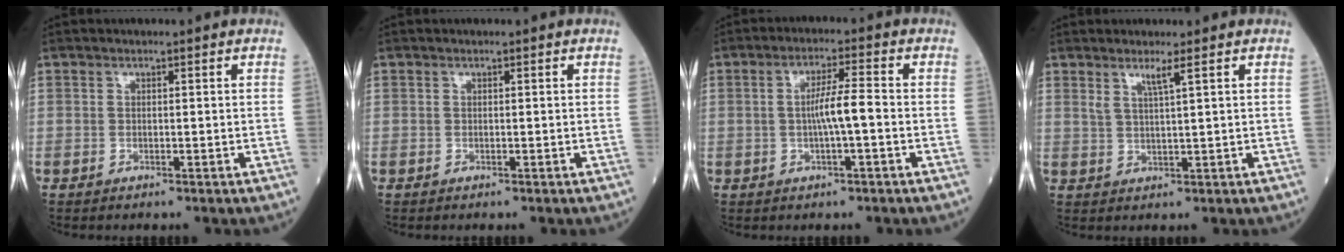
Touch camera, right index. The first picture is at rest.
{"total": 0.0}
{"total": 5.0, "force": [-0.6, 0.1, 4.9], "torque": [-0.091, 0.006, -0.011]}
{"total": 2.6, "force": [1.7, -0.5, 2.0], "torque": [-0.041, -0.009, 0.034]}